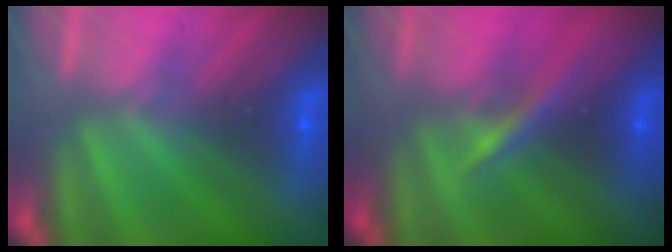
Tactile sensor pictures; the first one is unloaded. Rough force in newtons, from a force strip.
{"total": 2.9}